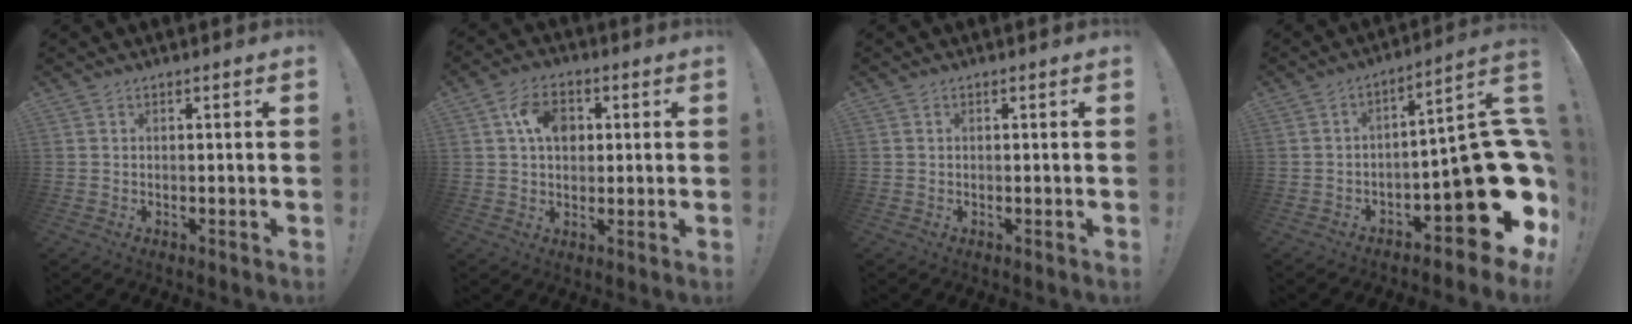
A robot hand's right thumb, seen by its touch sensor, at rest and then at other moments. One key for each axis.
{"total": 9.0, "fx": 2.5, "fy": 6.4, "fz": 5.8, "tx": -0.093, "ty": 0.008, "tz": 0.047}
{"total": 0.0}
{"total": 20.4, "fx": -5.9, "fy": 7.7, "fz": 17.9, "tx": -0.219, "ty": 0.023, "tz": -0.082}